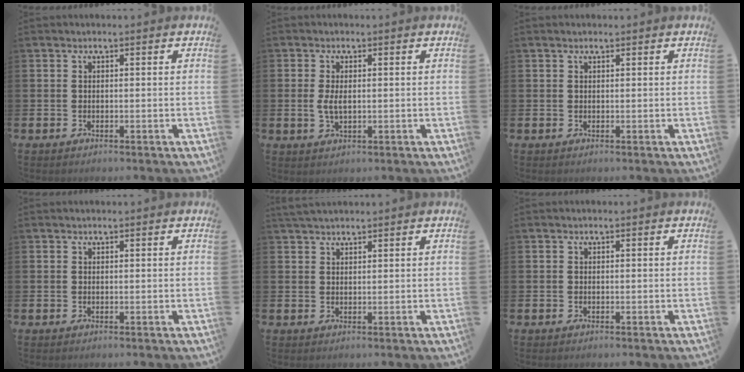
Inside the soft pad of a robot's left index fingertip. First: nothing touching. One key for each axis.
{"total": 2.6, "fx": 0.1, "fy": 1.2, "fz": 2.3, "tx": -0.045, "ty": 0.005, "tz": 0.000}
{"total": 0.7, "fx": 0.6, "fy": 0.2, "fz": 0.4, "tx": -0.007, "ty": 0.003, "tz": 0.011}
{"total": 0.0}
{"total": 2.4, "fx": 2.3, "fy": 0.6, "fz": 0.7, "tx": -0.017, "ty": -0.002, "tz": 0.043}
{"total": 0.0}